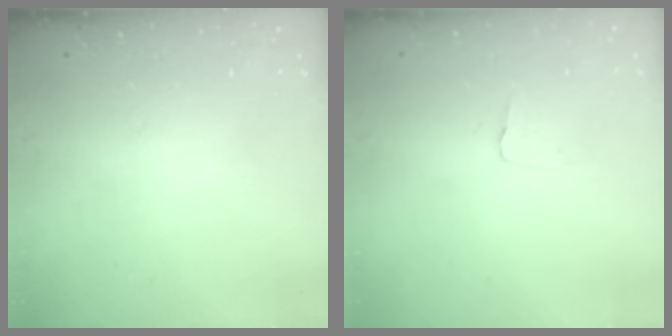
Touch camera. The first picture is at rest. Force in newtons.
{"total": 2.6, "press": 2.6, "slide": 0.2}